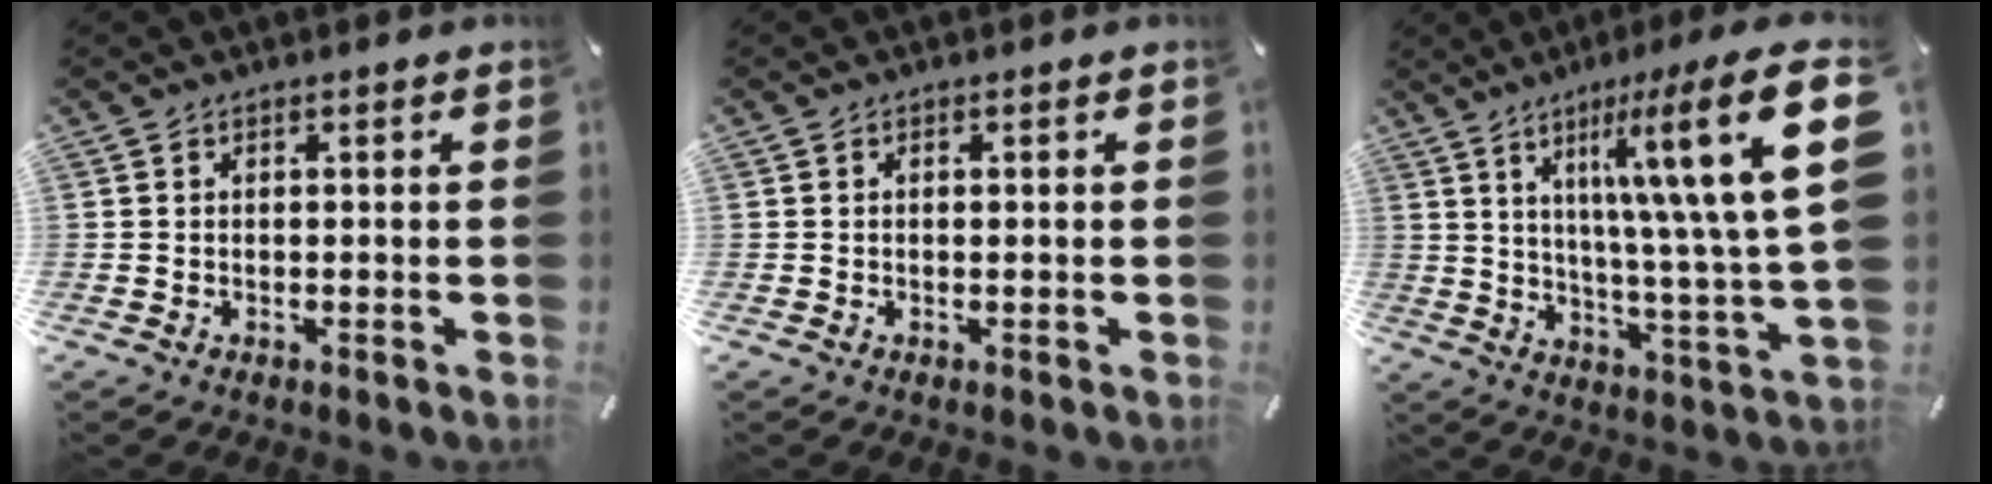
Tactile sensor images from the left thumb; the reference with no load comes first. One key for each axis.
{"total": 0.5, "fx": 0.0, "fy": 0.2, "fz": 0.5, "tx": -0.009, "ty": 0.000, "tz": 0.000}
{"total": 25.3, "fx": 9.3, "fy": 5.1, "fz": 23.0, "tx": -0.332, "ty": -0.059, "tz": 0.137}